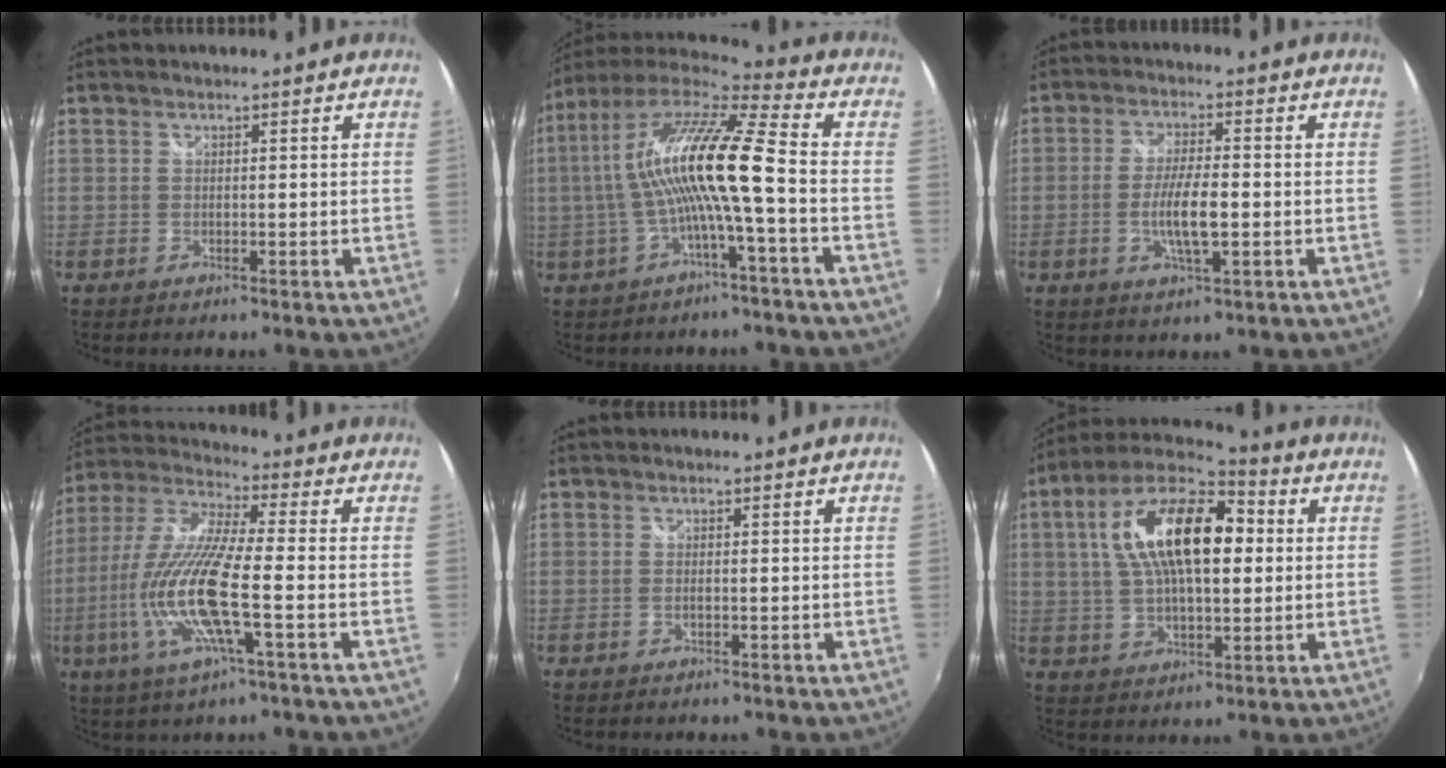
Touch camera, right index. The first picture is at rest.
{"total": 14.8, "force": [-1.0, 0.6, 14.8], "torque": [-0.266, 0.010, -0.021]}
{"total": 7.2, "force": [-1.6, 1.5, 6.9], "torque": [-0.134, -0.005, -0.029]}
{"total": 16.7, "force": [-4.3, 2.3, 16.0], "torque": [-0.326, -0.017, -0.087]}
{"total": 0.9, "force": [-0.3, 0.1, 0.9], "torque": [-0.018, 0.000, -0.006]}
{"total": 18.8, "force": [3.2, 8.7, 16.4], "torque": [-0.303, 0.028, 0.046]}